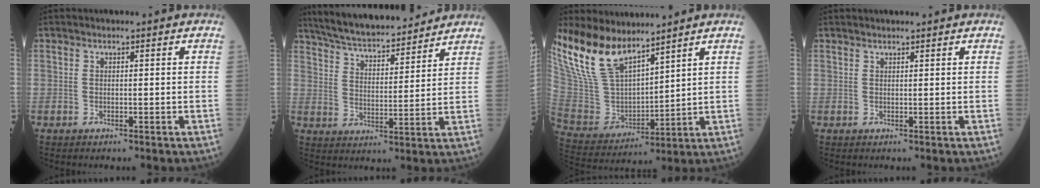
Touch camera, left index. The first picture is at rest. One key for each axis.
{"total": 16.9, "fx": 15.4, "fy": 2.9, "fz": 6.5, "tx": -0.108, "ty": 0.021, "tz": 0.243}
{"total": 15.5, "fx": 12.5, "fy": 4.7, "fz": 7.8, "tx": -0.174, "ty": 0.013, "tz": 0.259}
{"total": 1.7, "fx": 1.6, "fy": 0.2, "fz": 0.6, "tx": -0.004, "ty": 0.020, "tz": 0.026}